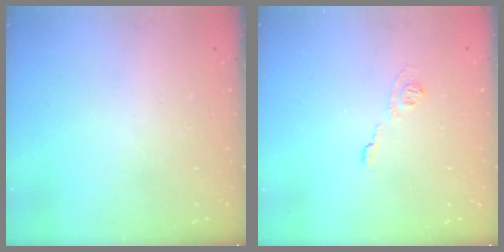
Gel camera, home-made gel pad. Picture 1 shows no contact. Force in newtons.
{"total": 5.8, "press": 5.8, "slide": 0.7}